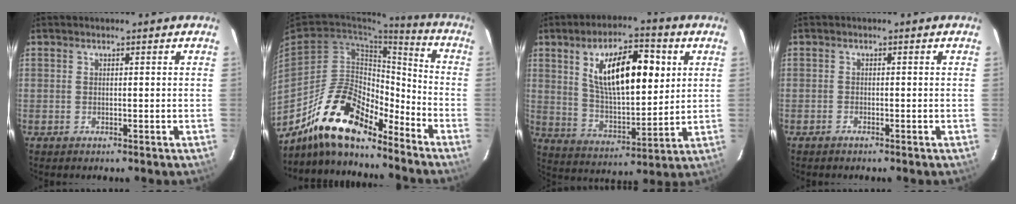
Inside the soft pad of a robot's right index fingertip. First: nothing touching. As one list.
[{"total": 17.9, "force": [-14.0, 6.1, 9.4], "torque": [-0.179, 0.010, -0.255]}, {"total": 17.2, "force": [5.8, 6.9, 14.7], "torque": [-0.242, 0.016, 0.107]}, {"total": 0.7, "force": [-0.7, 0.3, 0.1], "torque": [-0.005, 0.002, -0.015]}]